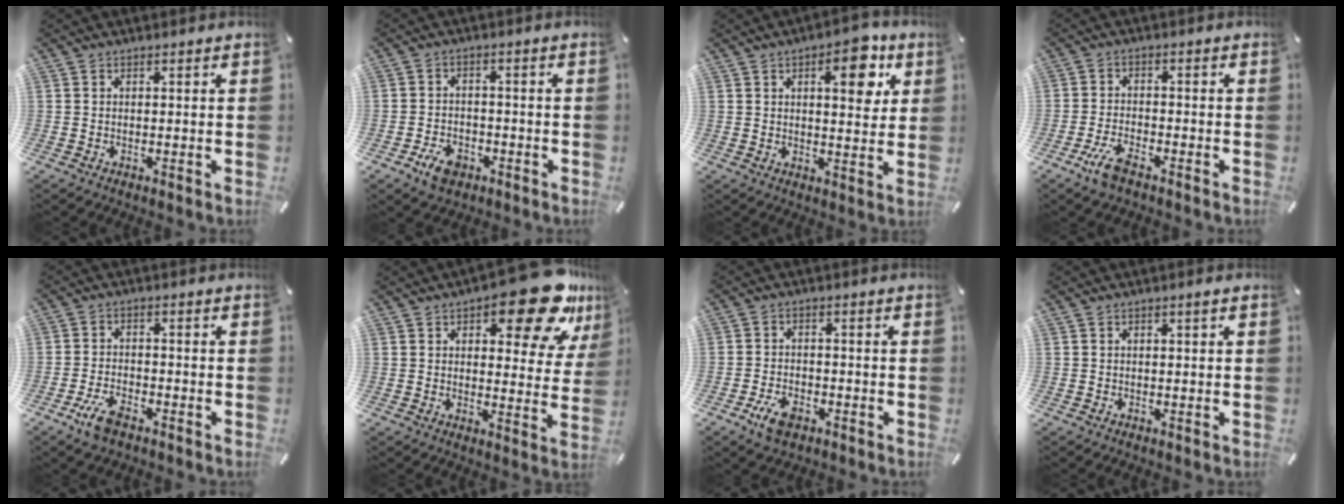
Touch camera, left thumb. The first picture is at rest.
{"total": 5.5, "force": [-3.2, 3.8, 2.5], "torque": [-0.050, 0.017, -0.057]}
{"total": 10.6, "force": [4.4, 4.7, 8.4], "torque": [-0.095, -0.022, 0.064]}
{"total": 5.7, "force": [-3.7, 1.9, 3.9], "torque": [-0.092, 0.005, -0.070]}
{"total": 5.8, "force": [-3.6, 2.5, 3.9], "torque": [-0.092, 0.009, -0.070]}
{"total": 18.8, "force": [11.1, 7.5, 13.2], "torque": [-0.160, -0.070, 0.177]}
{"total": 5.4, "force": [-3.0, 3.1, 3.2], "torque": [-0.076, 0.011, -0.059]}
{"total": 1.1, "force": [0.3, 0.2, 1.1], "torque": [-0.020, 0.002, 0.005]}